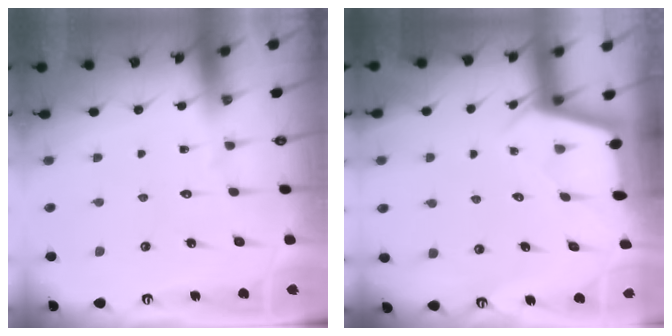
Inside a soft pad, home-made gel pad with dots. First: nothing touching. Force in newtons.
{"total": 2.3, "press": 2.3, "slide": 0.2}